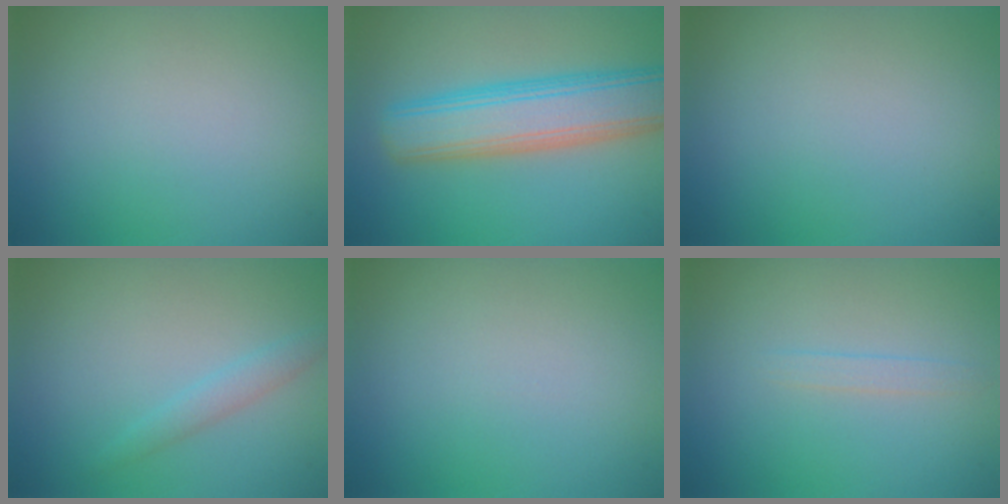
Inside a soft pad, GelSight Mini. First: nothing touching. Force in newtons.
{"total": 7.5, "press": 7.5, "slide": 0.2}
{"total": 0.0}
{"total": 1.5, "press": 1.5, "slide": 0.1}
{"total": 0.0}
{"total": 0.9, "press": 0.9, "slide": 0.0}